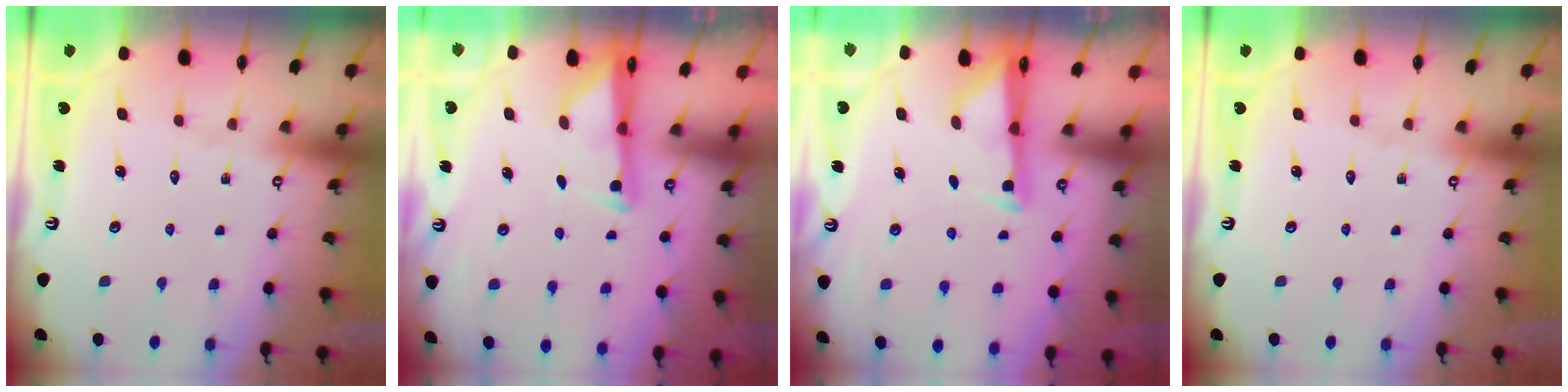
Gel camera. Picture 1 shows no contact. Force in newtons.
{"total": 2.6, "press": 2.5, "slide": 0.4}
{"total": 2.7, "press": 2.7, "slide": 0.4}
{"total": 0.0}